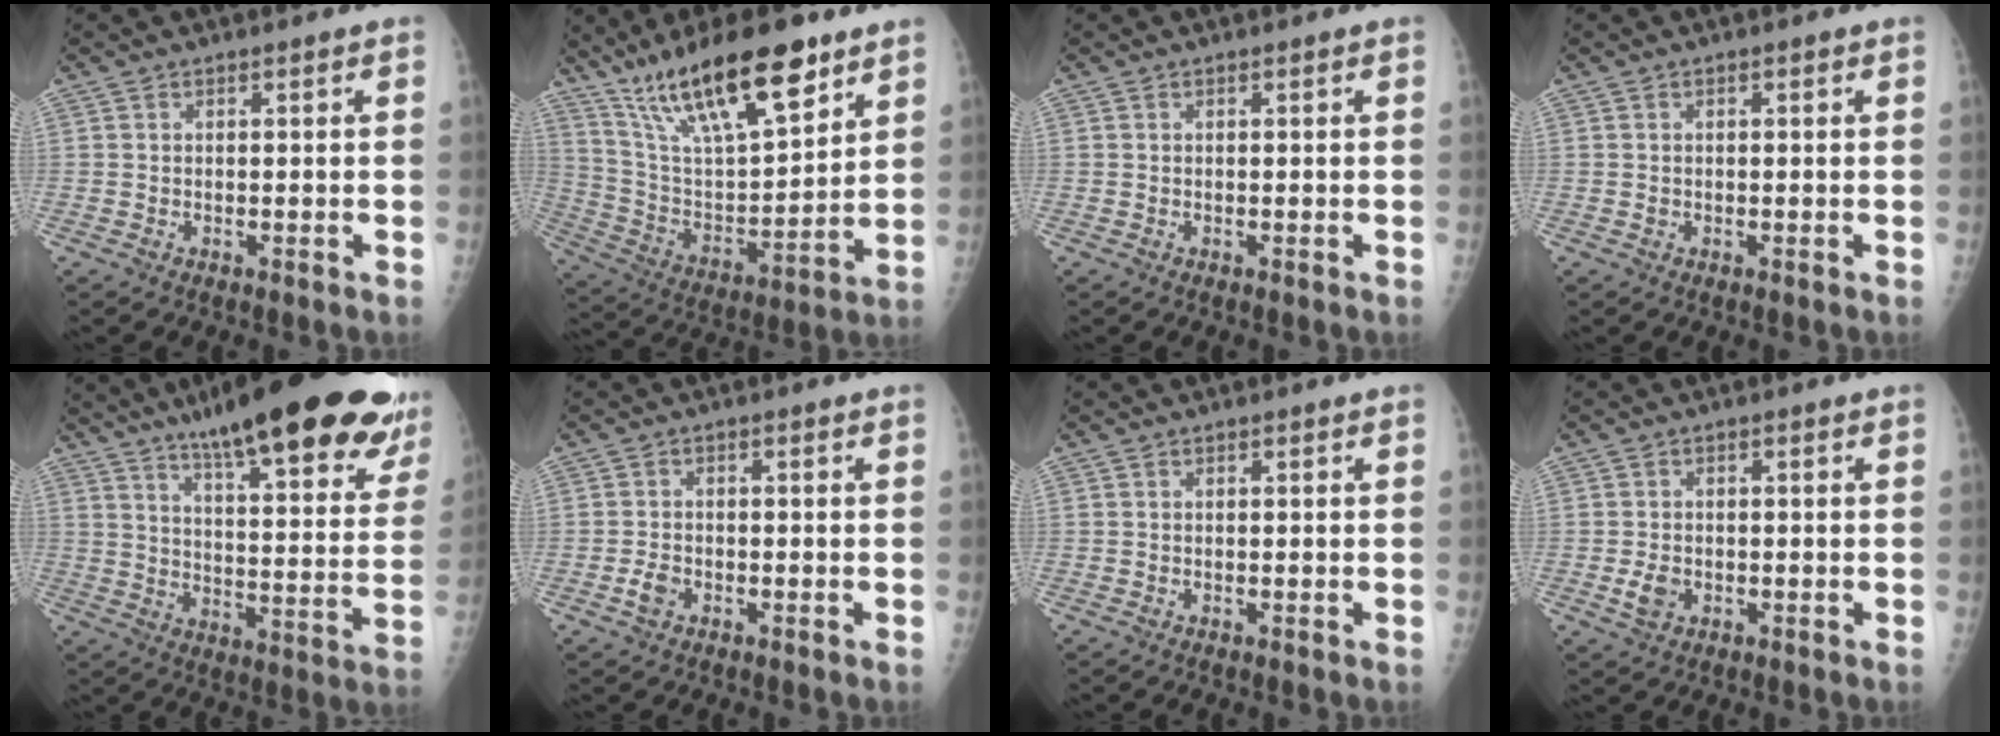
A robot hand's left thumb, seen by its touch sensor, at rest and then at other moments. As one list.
[{"total": 22.3, "force": [14.6, 6.7, 15.5], "torque": [-0.246, -0.049, 0.268]}, {"total": 0.0}, {"total": 0.7, "force": [0.0, 0.6, 0.3], "torque": [0.001, 0.001, -0.002]}, {"total": 30.1, "force": [21.5, 6.0, 20.2], "torque": [-0.253, -0.076, 0.290]}, {"total": 2.7, "force": [-1.3, 1.8, 1.5], "torque": [-0.026, 0.008, -0.024]}, {"total": 0.0}, {"total": 3.3, "force": [-1.0, 2.5, 2.0], "torque": [-0.033, 0.001, -0.015]}]